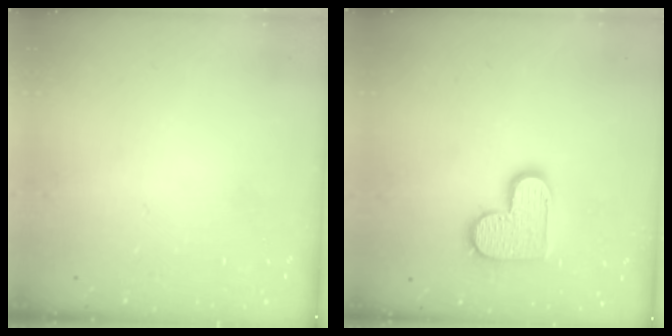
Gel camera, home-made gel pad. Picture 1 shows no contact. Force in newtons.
{"total": 12.0, "press": 12.0, "slide": 0.6}